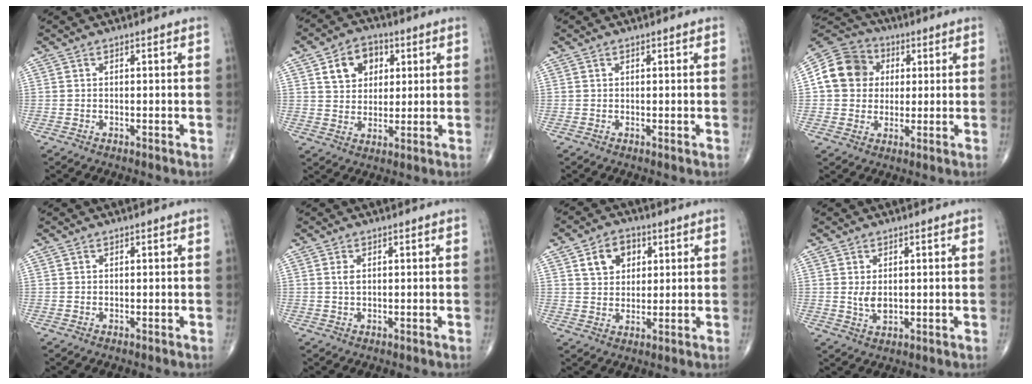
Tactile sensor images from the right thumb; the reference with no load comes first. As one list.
[{"total": 8.6, "force": [3.2, 6.6, 4.6], "torque": [-0.032, -0.007, 0.052]}, {"total": 0.0}, {"total": 12.2, "force": [1.9, 10.7, 5.4], "torque": [-0.079, 0.014, 0.023]}, {"total": 0.0}, {"total": 1.3, "force": [0.4, 0.7, 1.1], "torque": [-0.021, 0.003, 0.010]}, {"total": 7.1, "force": [2.8, 5.3, 3.8], "torque": [-0.027, -0.007, 0.046]}, {"total": 3.0, "force": [0.4, 1.7, 2.5], "torque": [-0.034, -0.009, 0.014]}]